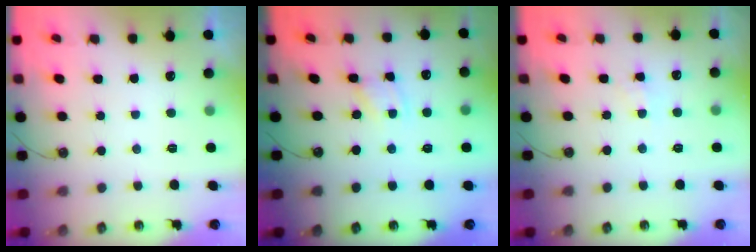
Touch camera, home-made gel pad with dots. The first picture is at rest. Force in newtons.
{"total": 1.2, "press": 1.2, "slide": 0.2}
{"total": 2.1, "press": 2.1, "slide": 0.3}